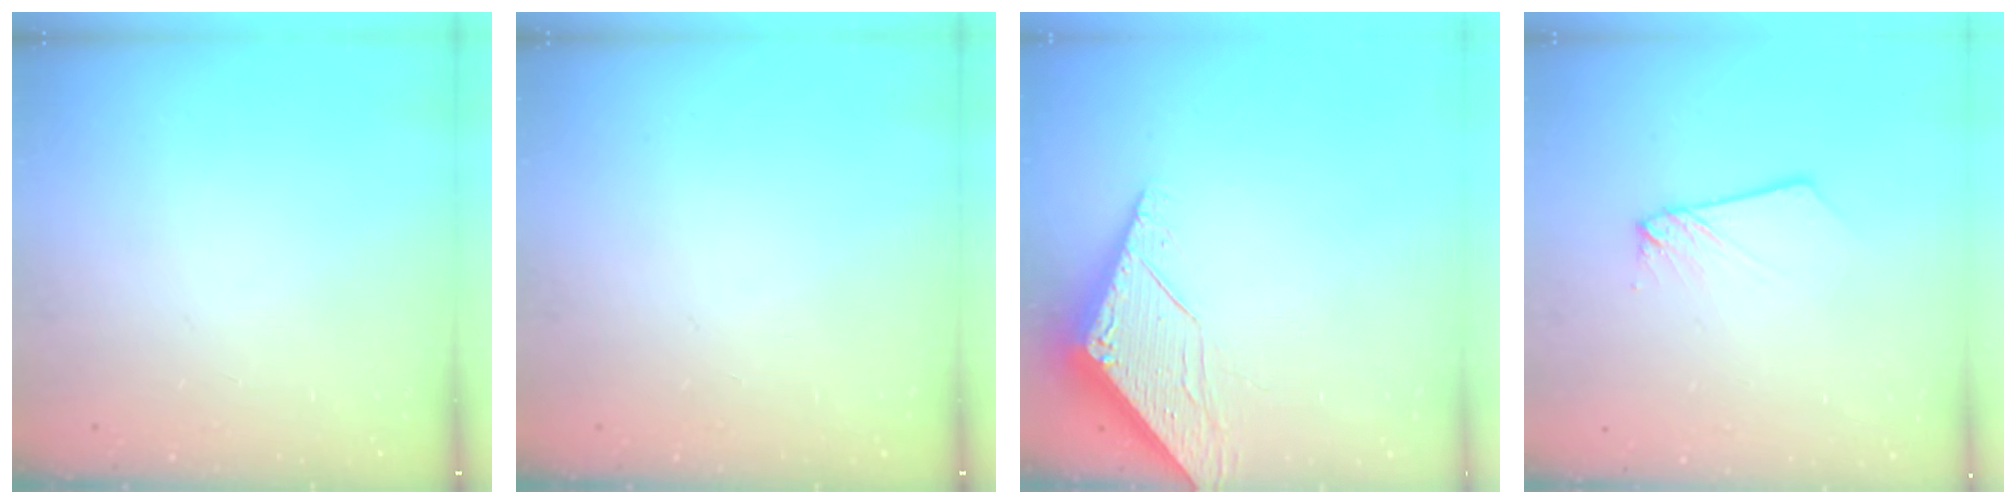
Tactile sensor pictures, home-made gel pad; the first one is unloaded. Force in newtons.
{"total": 0.0}
{"total": 6.2, "press": 6.2, "slide": 0.5}
{"total": 2.6, "press": 2.6, "slide": 0.2}